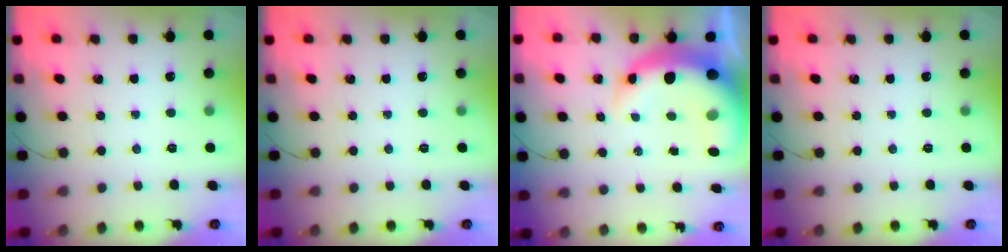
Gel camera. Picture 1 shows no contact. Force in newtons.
{"total": 0.0}
{"total": 12.6, "press": 12.1, "slide": 3.2}
{"total": 0.0}